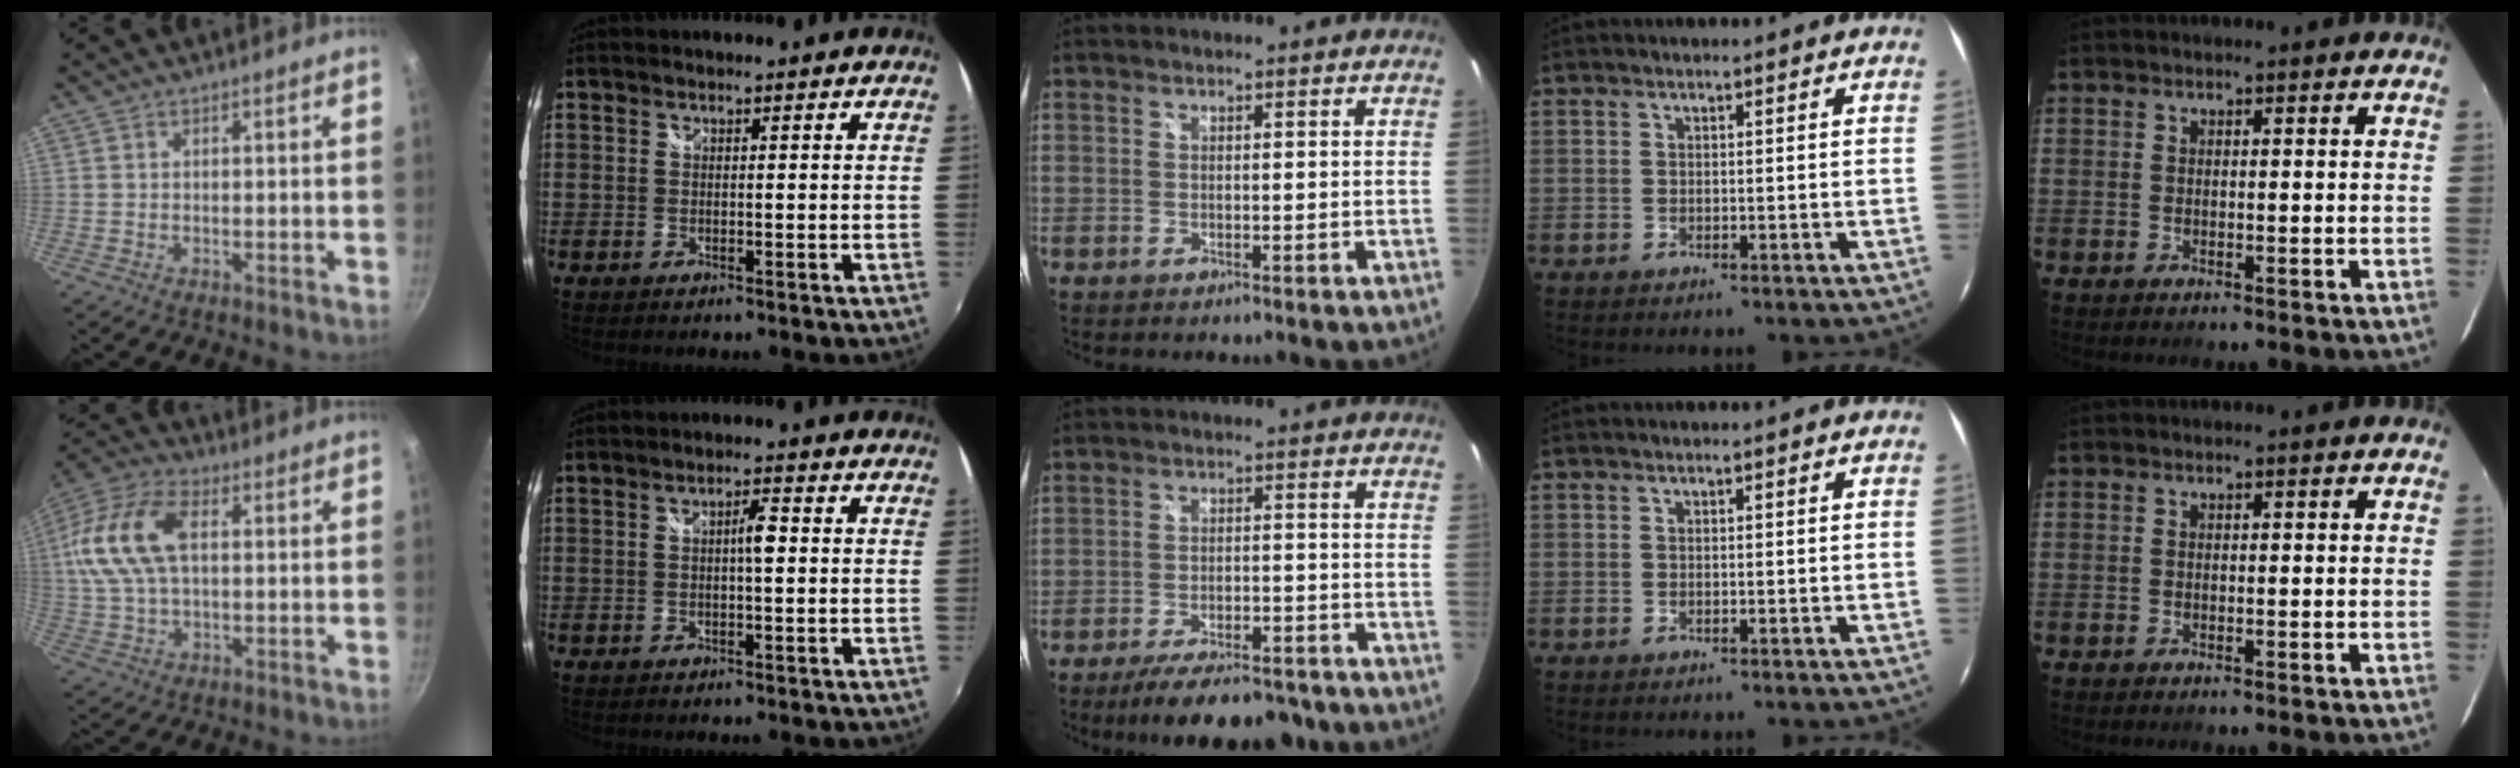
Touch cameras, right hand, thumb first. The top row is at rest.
{"thumb": {"total": 15.2, "force": [2.5, 8.6, 12.3], "torque": [-0.243, 0.021, 0.034]}, "index": {"total": 2.4, "force": [-0.1, 0.5, 2.4], "torque": [-0.040, 0.006, -0.003]}, "middle": {"total": 13.9, "force": [-11.3, 4.2, 7.0], "torque": [-0.132, -0.018, -0.161]}}